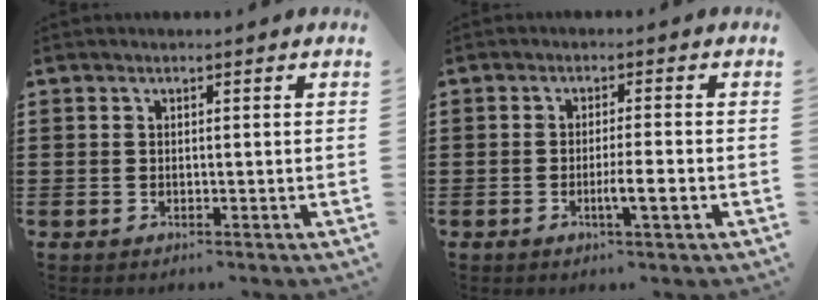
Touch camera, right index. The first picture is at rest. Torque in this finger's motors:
{"motor_torque": [0.96, -0.45, 0.13, 0.10]}